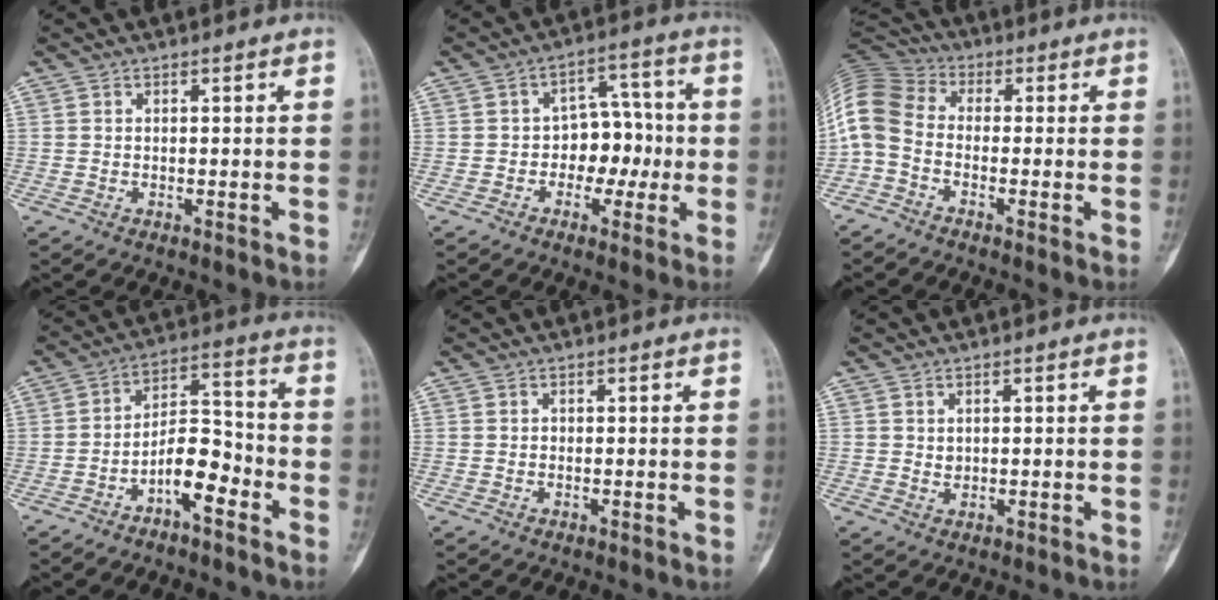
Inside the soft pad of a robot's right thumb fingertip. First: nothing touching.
{"total": 8.0, "force": [-1.2, 5.8, 5.3], "torque": [-0.029, 0.036, -0.027]}
{"total": 11.3, "force": [-2.4, 8.0, 7.6], "torque": [-0.164, 0.040, -0.067]}
{"total": 9.0, "force": [-4.6, 3.9, 6.7], "torque": [-0.103, 0.056, -0.083]}
{"total": 0.0}
{"total": 1.2, "force": [0.4, 1.0, 0.6], "torque": [-0.007, -0.003, 0.011]}